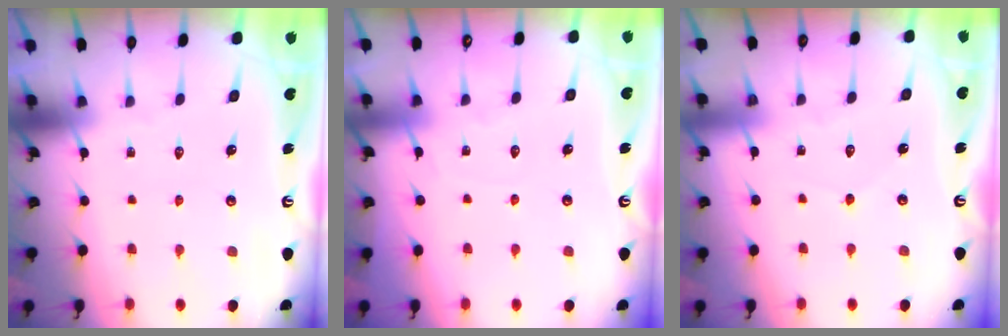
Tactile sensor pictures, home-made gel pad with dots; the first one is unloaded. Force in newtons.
{"total": 2.7, "press": 2.7, "slide": 0.3}
{"total": 2.6, "press": 2.6, "slide": 0.2}